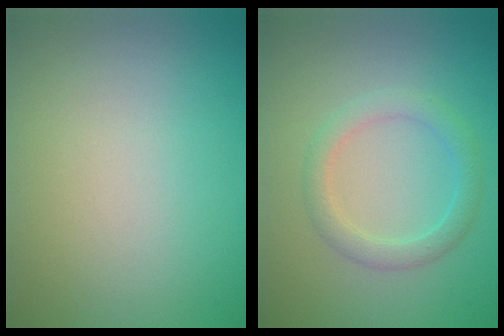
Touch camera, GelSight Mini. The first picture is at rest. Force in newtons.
{"total": 2.4, "press": 2.4, "slide": 0.1}